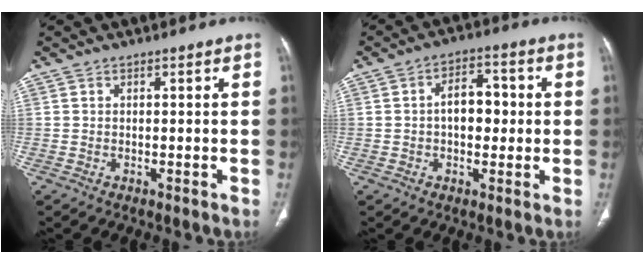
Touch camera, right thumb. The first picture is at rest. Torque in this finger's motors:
{"motor_torque": [0.81, 0.73, 0.23, -0.48, 0.26]}